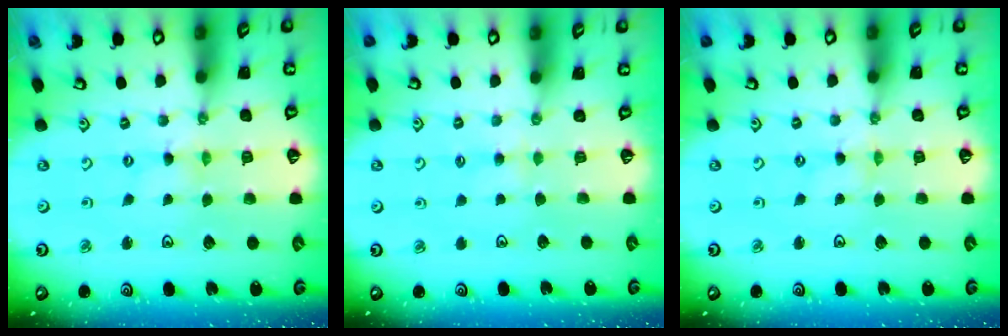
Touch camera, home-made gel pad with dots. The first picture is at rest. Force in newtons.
{"total": 2.3, "press": 2.2, "slide": 0.5}
{"total": 0.8, "press": 0.8, "slide": 0.2}